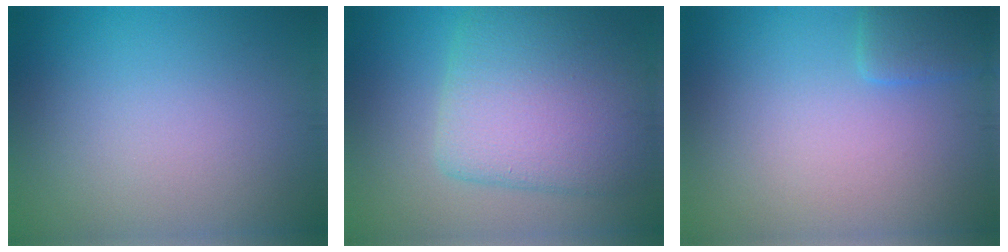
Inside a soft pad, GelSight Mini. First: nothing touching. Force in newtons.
{"total": 8.6, "press": 8.6, "slide": 0.3}
{"total": 2.3, "press": 2.3, "slide": 0.2}